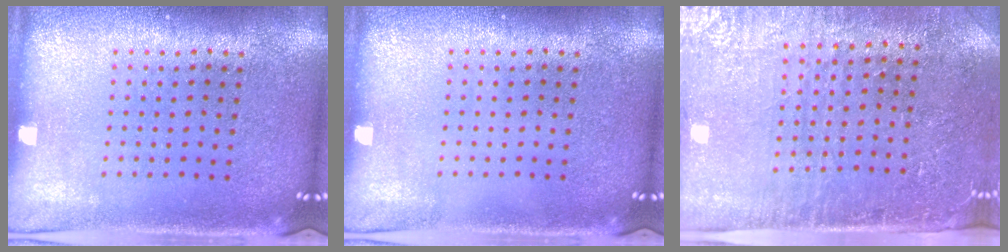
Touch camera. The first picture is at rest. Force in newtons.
{"total": 0.0}
{"total": 3.0, "press": 2.7, "slide": 1.3}